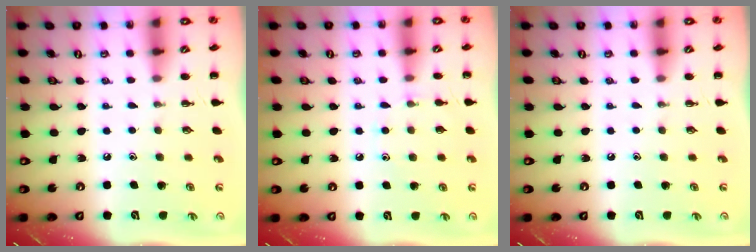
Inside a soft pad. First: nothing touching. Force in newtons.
{"total": 7.1, "press": 6.8, "slide": 1.8}
{"total": 0.0}